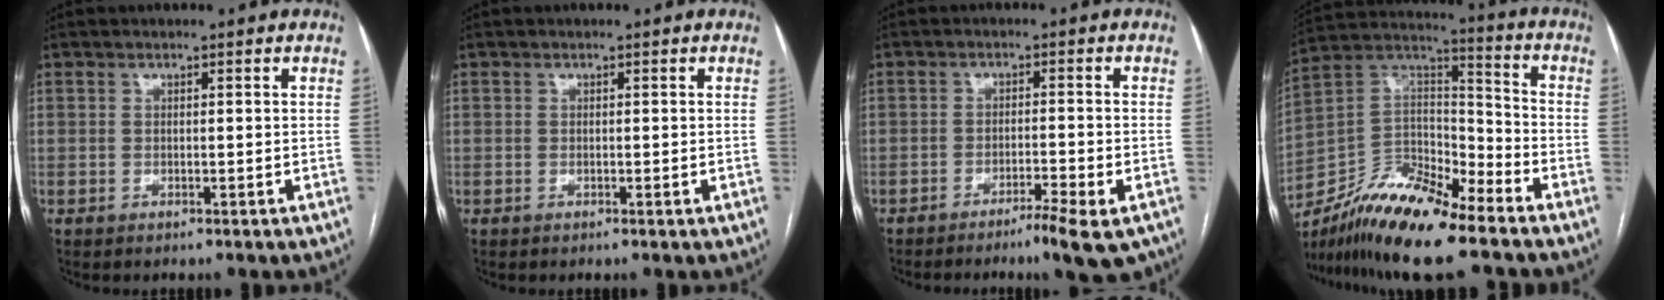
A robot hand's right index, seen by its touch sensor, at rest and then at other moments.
{"total": 0.0}
{"total": 6.4, "force": [-4.3, 0.2, 4.7], "torque": [-0.060, -0.008, -0.065]}
{"total": 15.6, "force": [-12.3, 3.0, 9.2], "torque": [-0.165, 0.019, -0.223]}